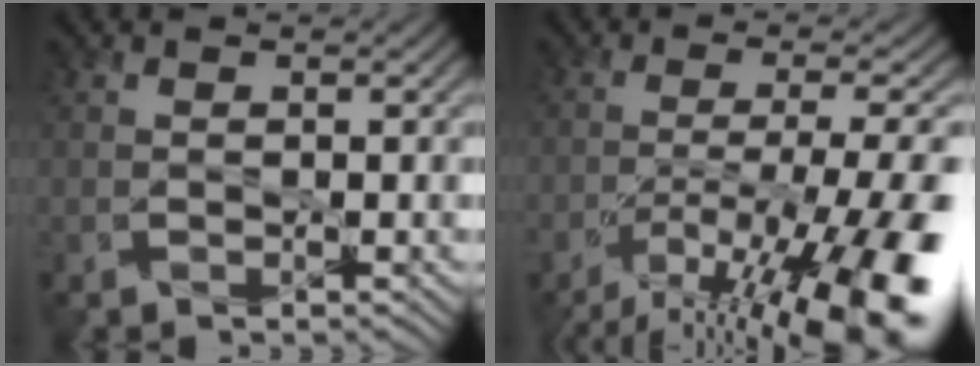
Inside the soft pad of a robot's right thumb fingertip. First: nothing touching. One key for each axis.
{"total": 16.1, "fx": -9.3, "fy": 4.5, "fz": 12.3, "tx": -0.201, "ty": -0.016, "tz": -0.143}